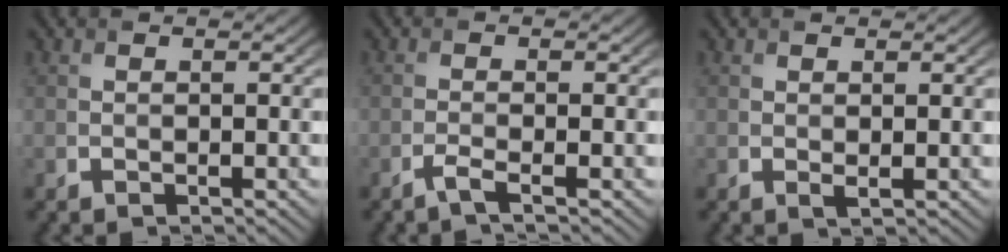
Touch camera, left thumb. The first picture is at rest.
{"total": 1.8, "force": [-1.1, 0.2, 1.4], "torque": [-0.022, 0.004, -0.034]}
{"total": 0.6, "force": [0.3, 0.1, 0.5], "torque": [-0.010, -0.002, 0.005]}